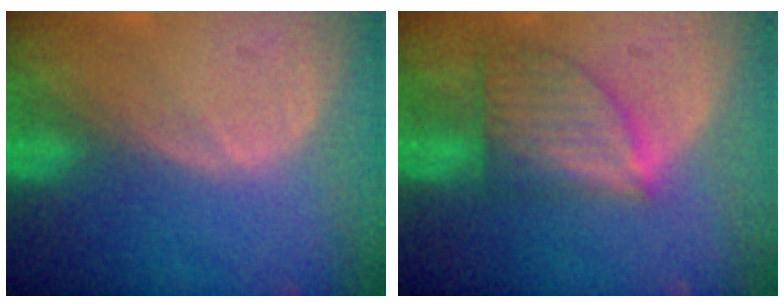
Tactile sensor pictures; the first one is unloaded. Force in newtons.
{"total": 7.1, "press": 6.6, "slide": 2.5}